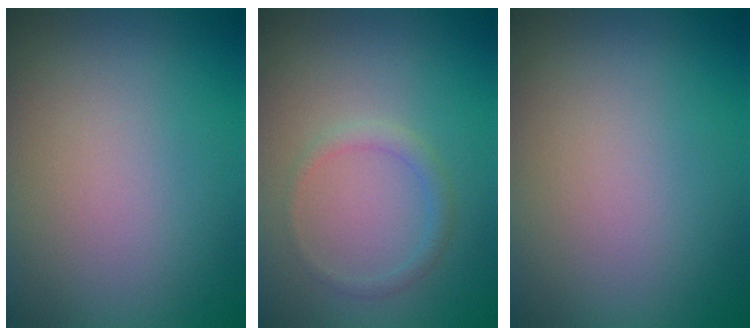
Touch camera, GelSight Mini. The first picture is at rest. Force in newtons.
{"total": 1.2, "press": 1.2, "slide": 0.0}
{"total": 0.0}